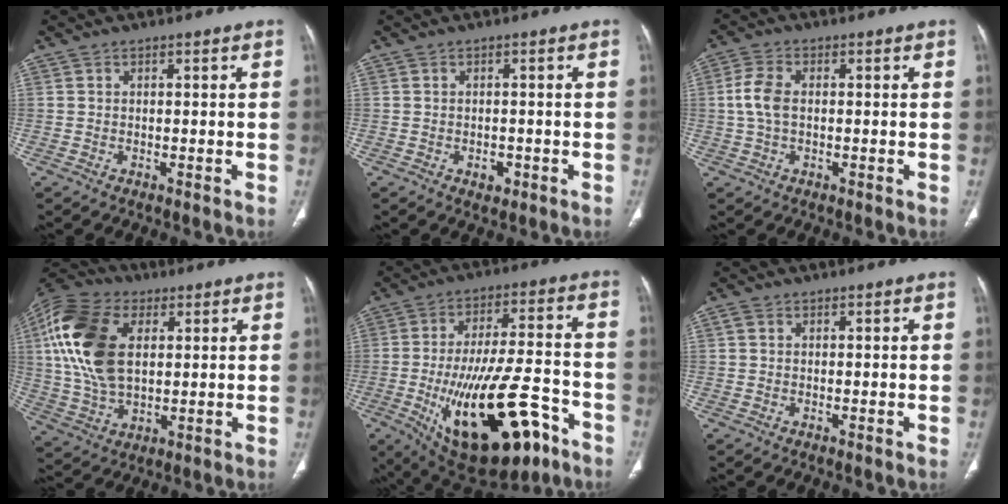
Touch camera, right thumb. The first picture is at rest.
{"total": 1.9, "force": [-0.8, 1.4, 1.0], "torque": [-0.005, 0.003, -0.006]}
{"total": 5.3, "force": [0.2, 3.2, 4.2], "torque": [-0.097, 0.011, 0.000]}
{"total": 19.6, "force": [4.7, 11.9, 14.9], "torque": [-0.302, 0.002, 0.081]}
{"total": 25.6, "force": [-11.2, 10.6, 20.4], "torque": [-0.313, 0.044, -0.157]}
{"total": 1.0, "force": [0.3, 0.8, 0.5], "torque": [-0.009, 0.003, 0.004]}